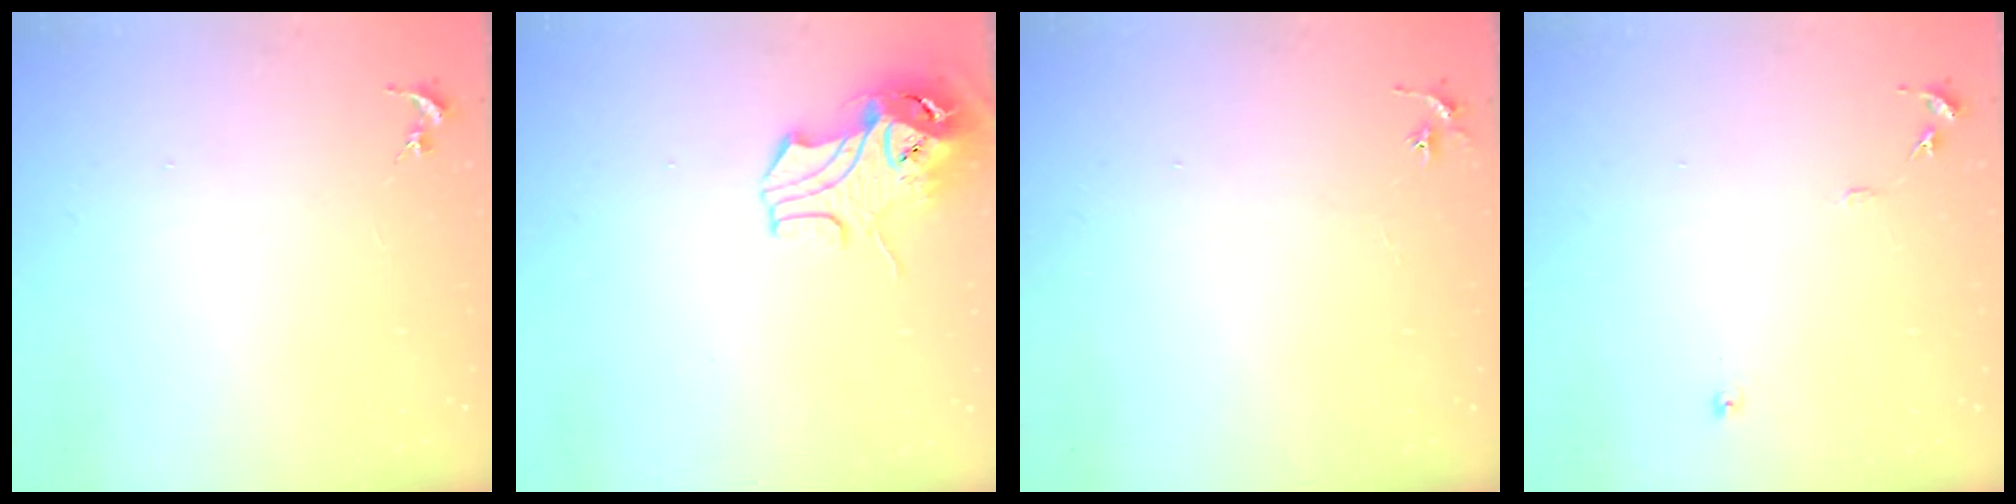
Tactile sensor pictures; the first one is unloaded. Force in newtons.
{"total": 10.3, "press": 10.2, "slide": 1.6}
{"total": 2.9, "press": 2.9, "slide": 0.3}
{"total": 6.1, "press": 6.1, "slide": 0.7}